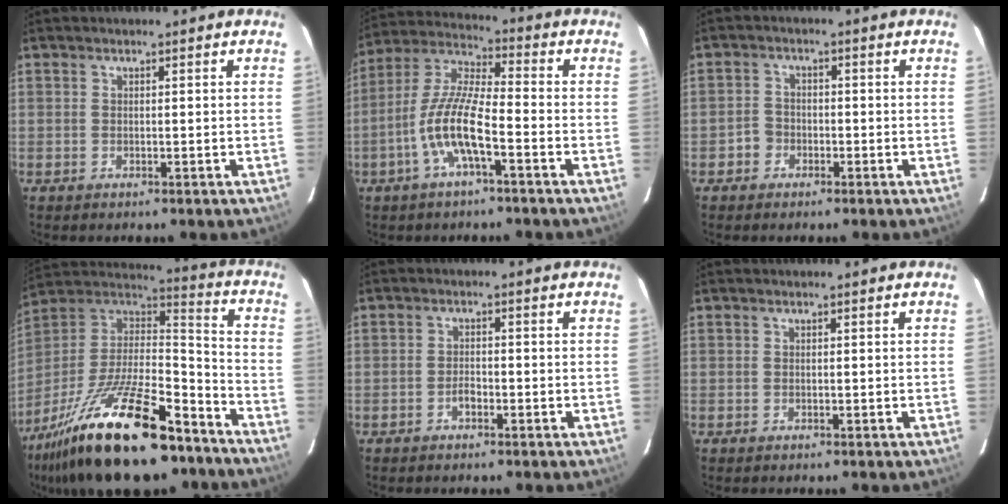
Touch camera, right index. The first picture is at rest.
{"total": 11.0, "force": [-4.5, 2.2, 9.8], "torque": [-0.210, 0.003, -0.088]}
{"total": 3.0, "force": [-1.6, 2.5, 0.4], "torque": [-0.009, 0.010, -0.031]}
{"total": 29.3, "force": [-19.7, 9.8, 19.3], "torque": [-0.364, -0.022, -0.315]}
{"total": 1.7, "force": [-1.1, 0.9, 1.0], "torque": [-0.020, 0.004, -0.021]}
{"total": 0.0}